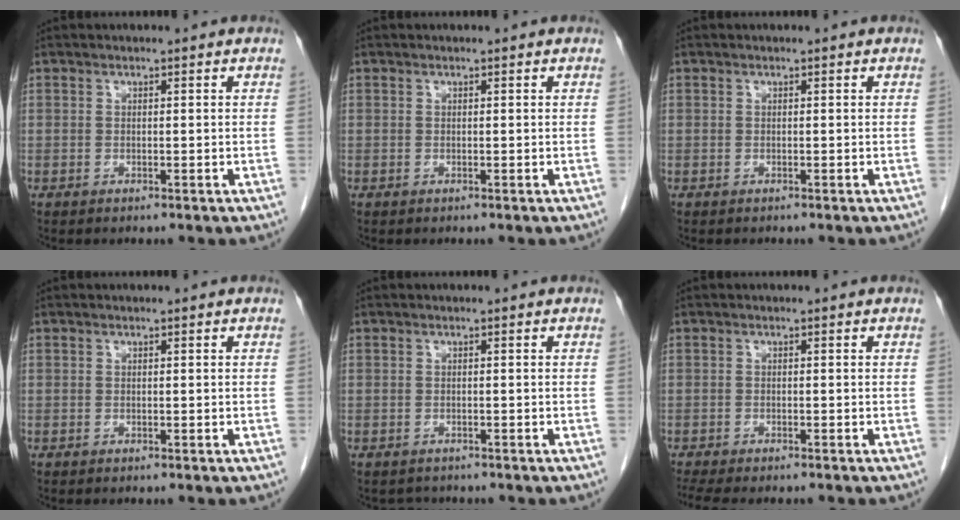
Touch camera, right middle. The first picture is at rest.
{"total": 0.0}
{"total": 0.0}
{"total": 0.0}
{"total": 1.6, "force": [-1.4, 0.7, -0.1], "torque": [-0.005, -0.004, -0.022]}
{"total": 7.0, "force": [-6.0, 1.4, 3.4], "torque": [-0.053, -0.007, -0.090]}